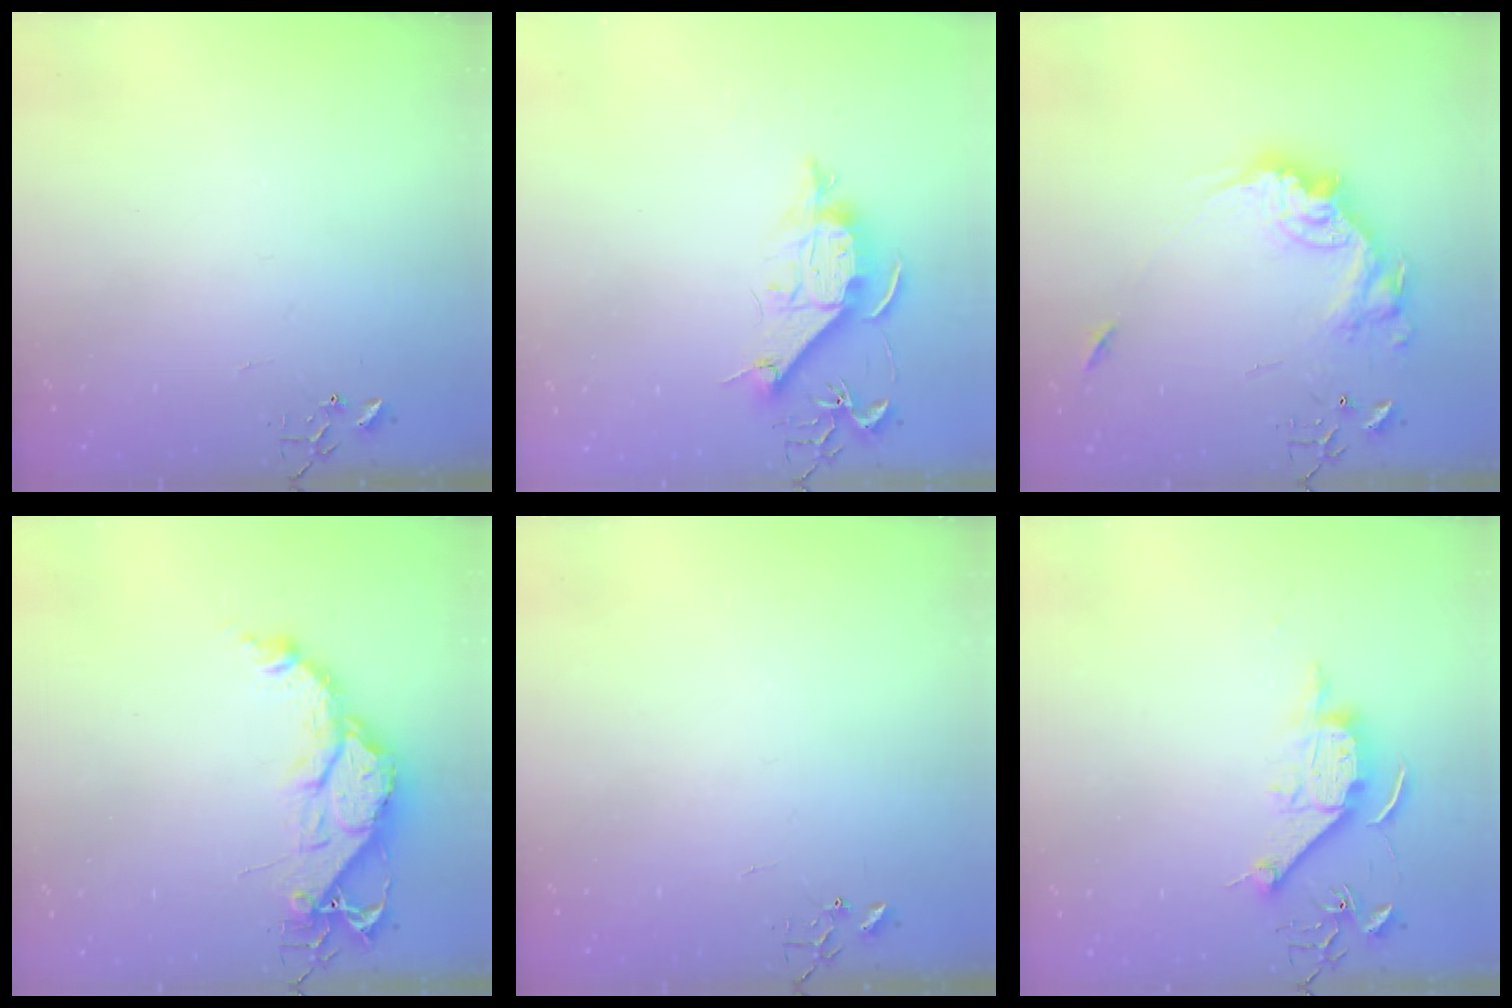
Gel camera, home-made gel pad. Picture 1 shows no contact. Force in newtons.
{"total": 10.4, "press": 10.4, "slide": 0.7}
{"total": 19.1, "press": 19.0, "slide": 1.6}
{"total": 13.7, "press": 13.6, "slide": 1.3}
{"total": 0.0}
{"total": 10.6, "press": 10.6, "slide": 0.3}